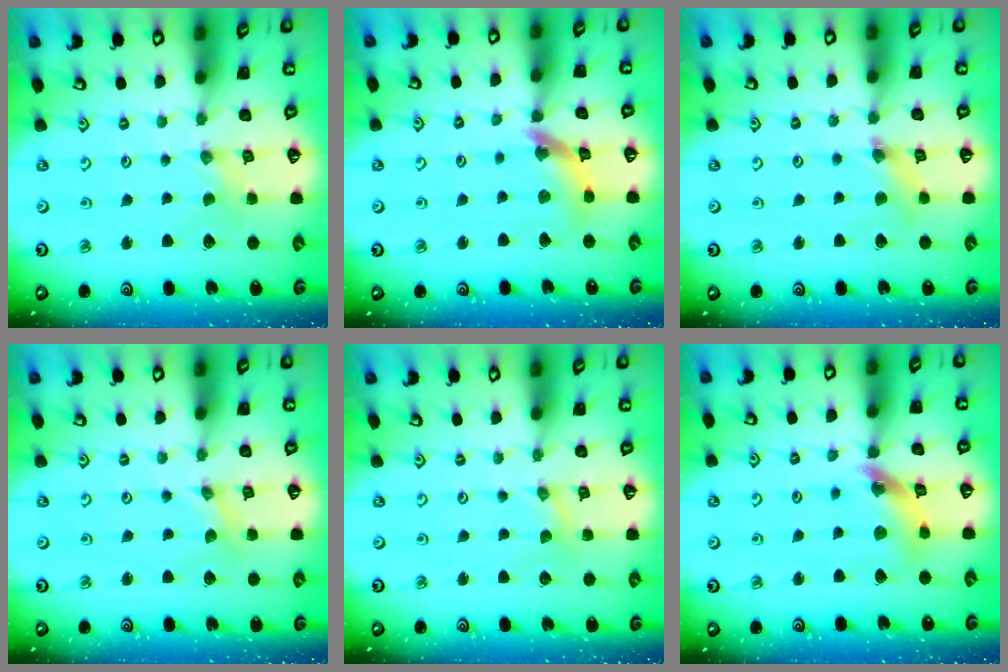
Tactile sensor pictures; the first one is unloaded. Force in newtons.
{"total": 11.1, "press": 11.0, "slide": 1.3}
{"total": 3.4, "press": 3.3, "slide": 0.4}
{"total": 0.0}
{"total": 0.7, "press": 0.6, "slide": 0.2}
{"total": 12.4, "press": 12.3, "slide": 1.3}